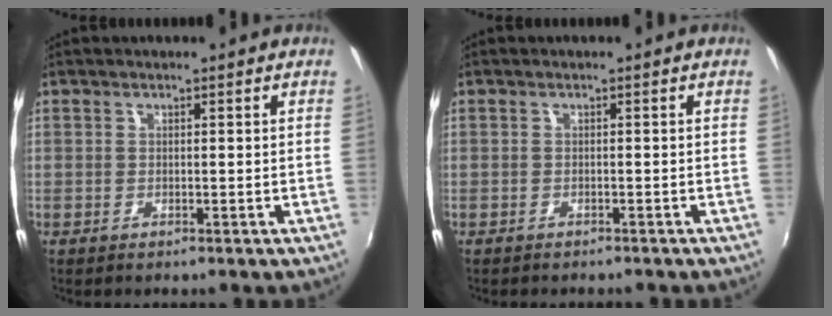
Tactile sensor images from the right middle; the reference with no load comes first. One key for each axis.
{"total": 1.5, "fx": -1.3, "fy": 0.6, "fz": 0.3, "tx": -0.011, "ty": -0.007, "tz": -0.019}